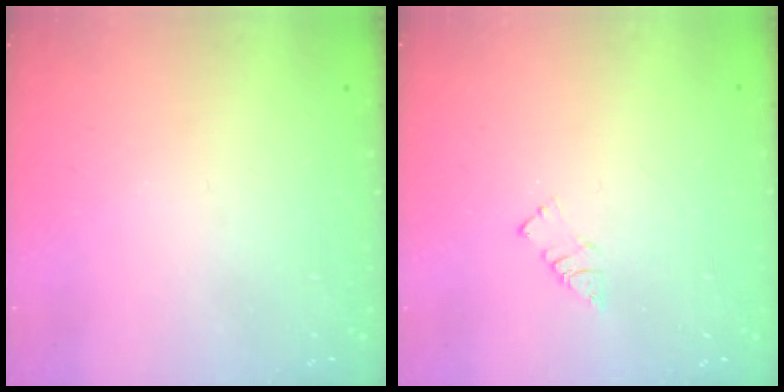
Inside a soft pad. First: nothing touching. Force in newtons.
{"total": 3.3, "press": 3.3, "slide": 0.4}